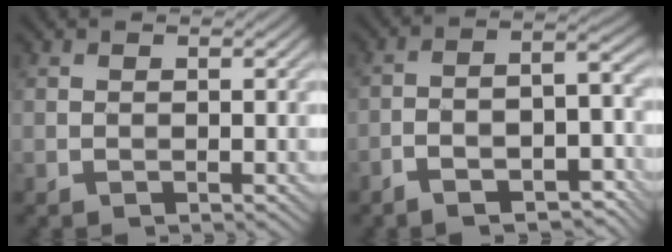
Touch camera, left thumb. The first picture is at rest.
{"total": 8.5, "force": [-5.2, 2.7, 6.1], "torque": [-0.096, -0.003, -0.084]}